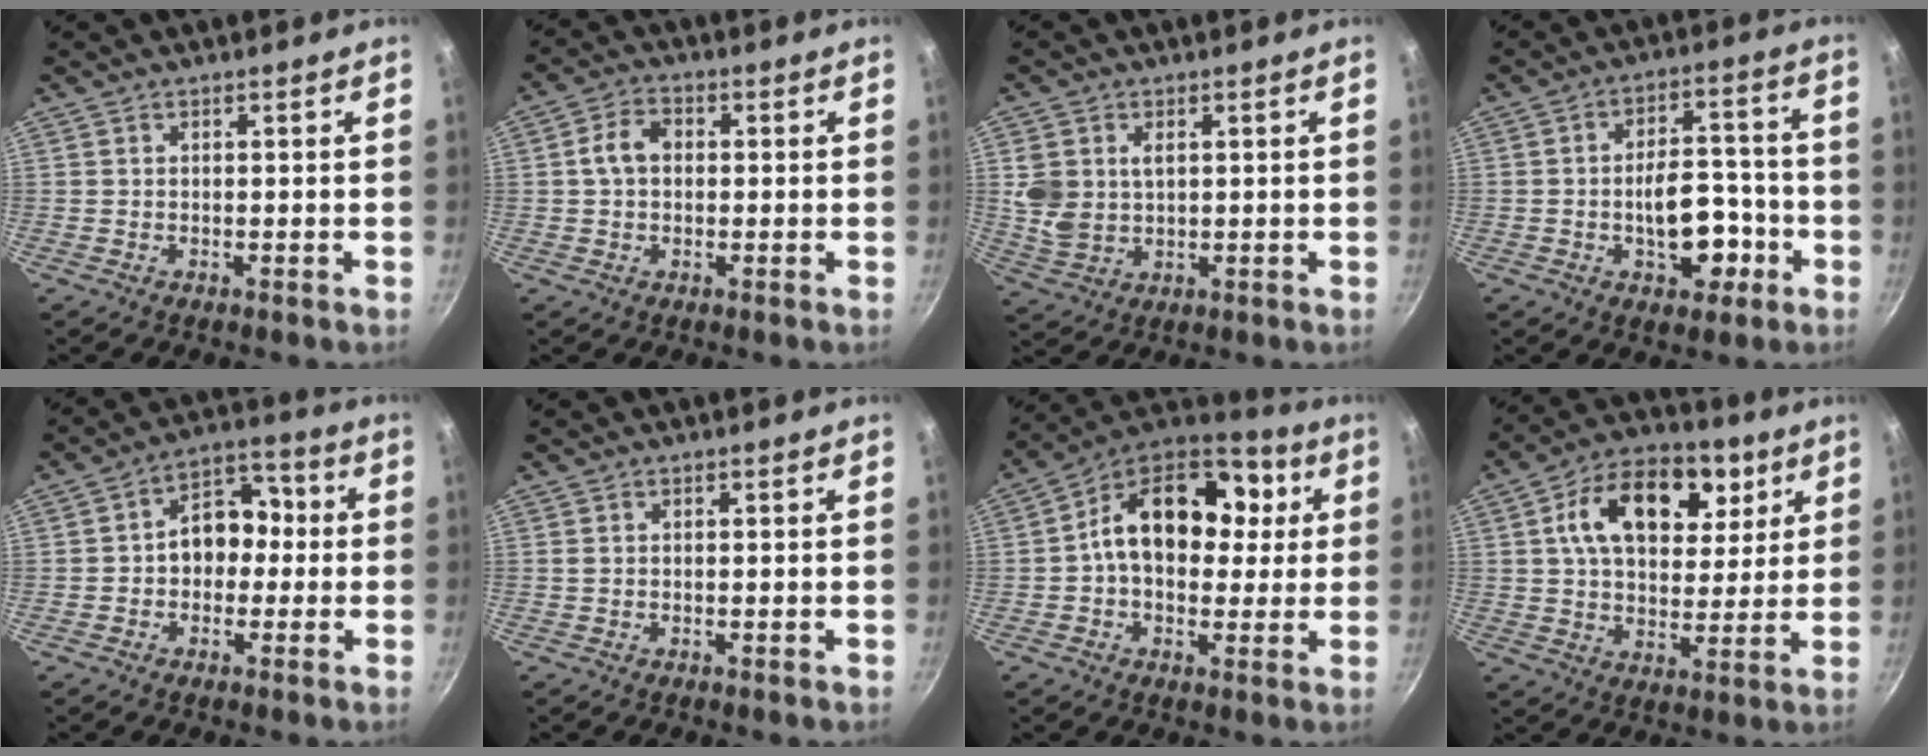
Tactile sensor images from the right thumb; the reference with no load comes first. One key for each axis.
{"total": 5.4, "fx": 0.4, "fy": 3.9, "fz": 3.7, "tx": -0.065, "ty": 0.016, "tz": 0.001}
{"total": 7.3, "fx": 1.5, "fy": 5.2, "fz": 4.9, "tx": -0.093, "ty": -0.003, "tz": 0.040}
{"total": 11.1, "fx": -3.2, "fy": 6.5, "fz": 8.4, "tx": -0.098, "ty": 0.040, "tz": -0.046}
{"total": 9.6, "fx": -0.2, "fy": 7.0, "fz": 6.6, "tx": -0.064, "ty": 0.036, "tz": -0.016}
{"total": 0.6, "fx": 0.0, "fy": 0.3, "fz": 0.5, "tx": -0.012, "ty": 0.000, "tz": 0.005}
{"total": 19.0, "fx": 2.5, "fy": 12.7, "fz": 13.9, "tx": -0.173, "ty": 0.033, "tz": 0.029}
{"total": 18.5, "fx": 6.4, "fy": 11.6, "fz": 12.9, "tx": -0.175, "ty": 0.002, "tz": 0.100}